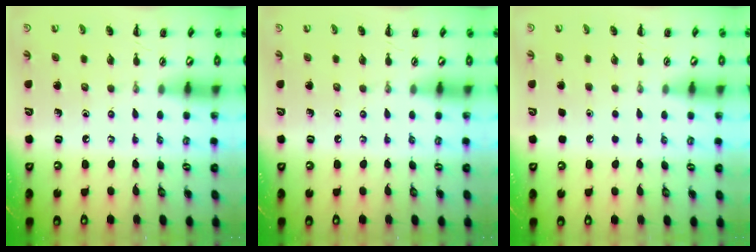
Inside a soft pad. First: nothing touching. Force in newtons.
{"total": 0.0}
{"total": 1.8, "press": 1.8, "slide": 0.1}